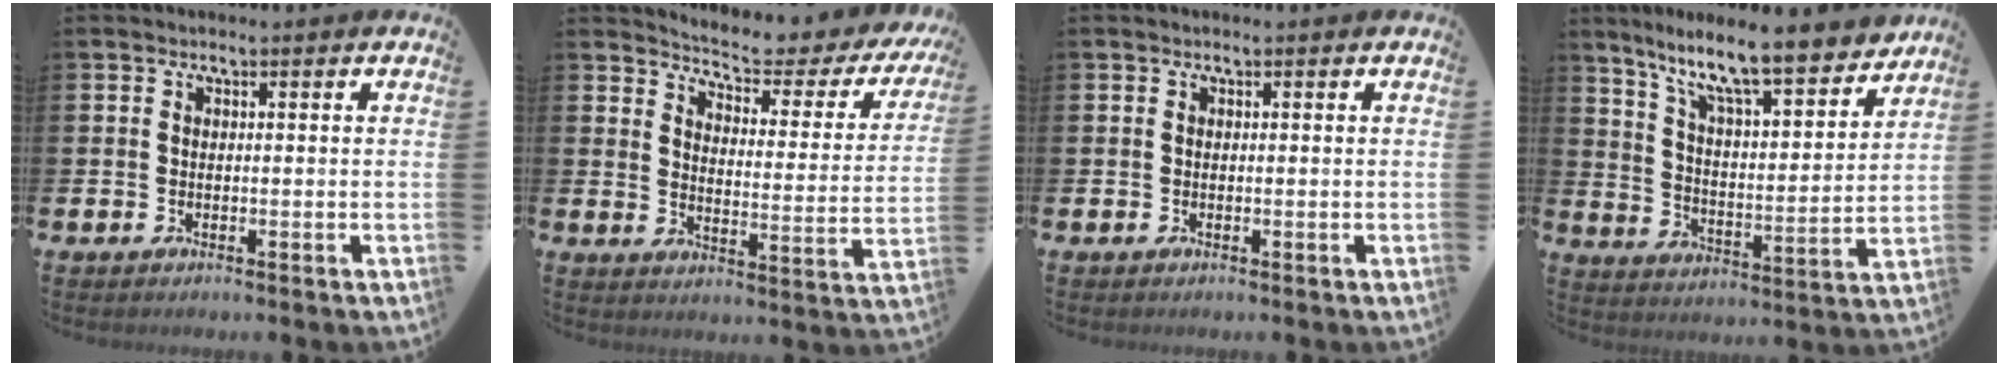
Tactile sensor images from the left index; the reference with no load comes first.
{"total": 4.7, "force": [4.4, 0.7, 1.4], "torque": [-0.044, -0.041, 0.064]}
{"total": 0.0}
{"total": 10.9, "force": [9.4, 1.4, 5.3], "torque": [-0.114, -0.069, 0.153]}